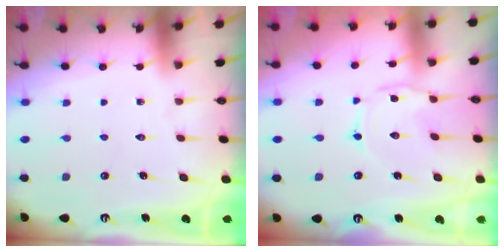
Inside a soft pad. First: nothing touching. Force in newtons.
{"total": 1.3, "press": 1.3, "slide": 0.2}